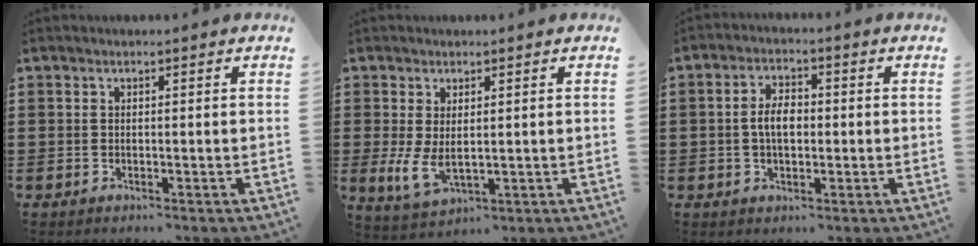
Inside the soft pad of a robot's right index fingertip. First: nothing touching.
{"total": 5.1, "force": [0.5, 2.5, 4.4], "torque": [-0.104, -0.004, 0.006]}
{"total": 4.3, "force": [-0.2, 2.4, 3.6], "torque": [-0.078, 0.006, -0.008]}